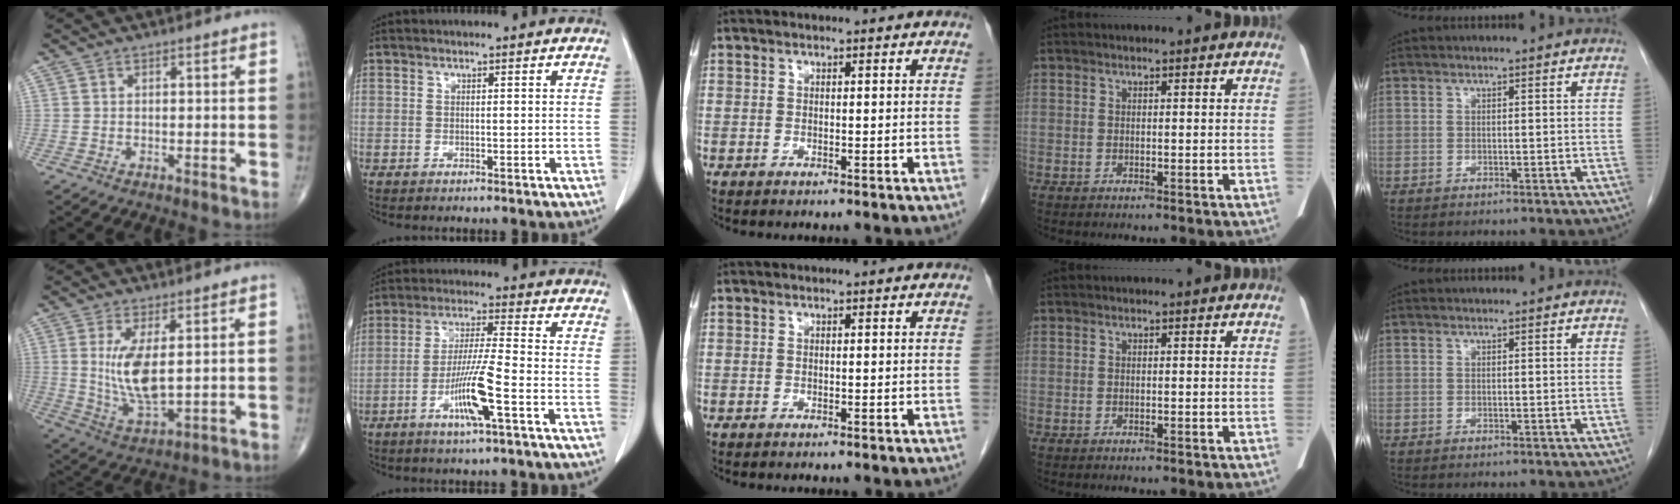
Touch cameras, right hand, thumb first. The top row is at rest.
{"thumb": {"total": 10.0, "force": [1.5, 3.8, 9.1], "torque": [-0.182, -0.028, 0.042]}, "index": {"total": 9.1, "force": [-3.7, -0.3, 8.3], "torque": [-0.161, -0.010, -0.072]}}